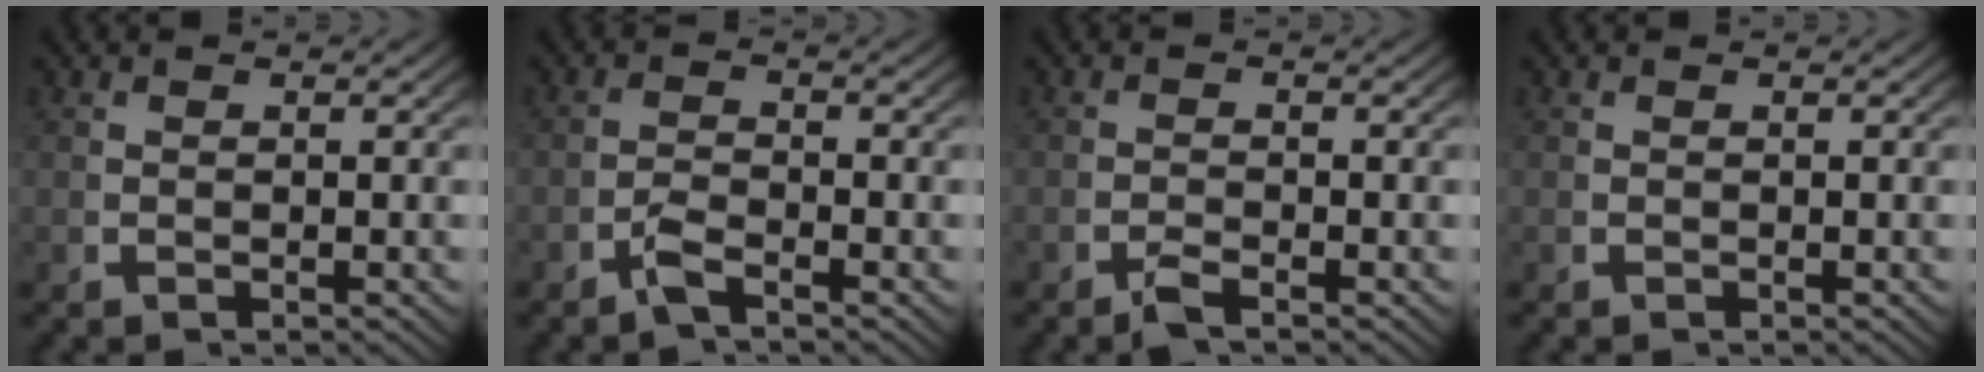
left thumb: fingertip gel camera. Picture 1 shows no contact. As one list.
[{"total": 1.8, "force": [-1.4, 0.5, 1.0], "torque": [-0.024, 0.000, -0.031]}, {"total": 1.5, "force": [-1.3, 0.2, 0.7], "torque": [-0.015, -0.002, -0.026]}, {"total": 0.0}]